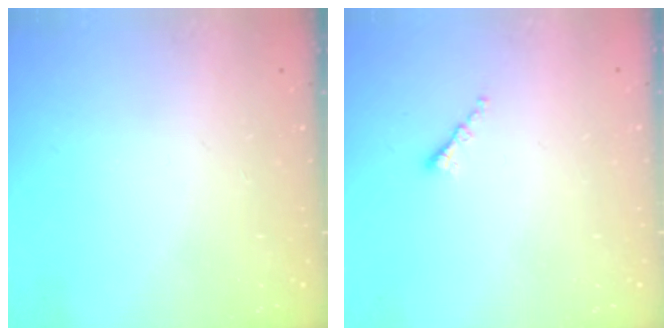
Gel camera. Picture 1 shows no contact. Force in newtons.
{"total": 0.8, "press": 0.8, "slide": 0.2}